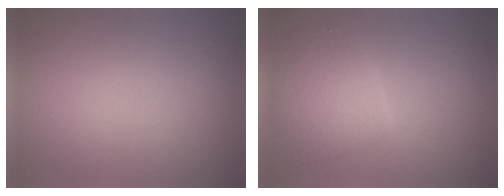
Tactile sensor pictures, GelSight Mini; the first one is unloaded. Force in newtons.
{"total": 3.6, "press": 3.6, "slide": 0.1}